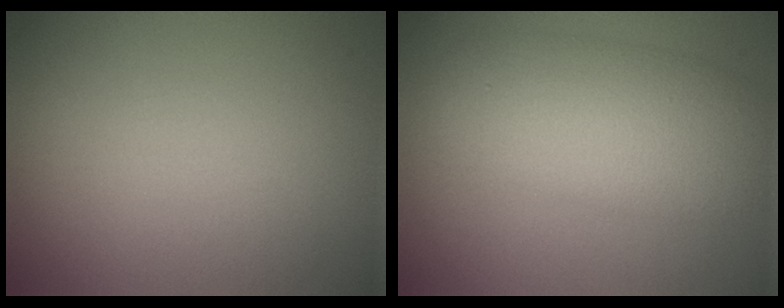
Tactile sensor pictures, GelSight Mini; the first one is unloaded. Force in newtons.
{"total": 6.3, "press": 6.3, "slide": 0.5}